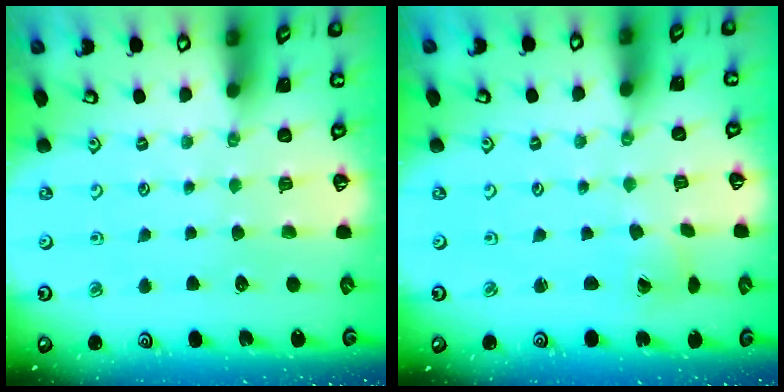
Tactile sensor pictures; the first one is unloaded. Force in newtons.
{"total": 1.3, "press": 1.2, "slide": 0.2}